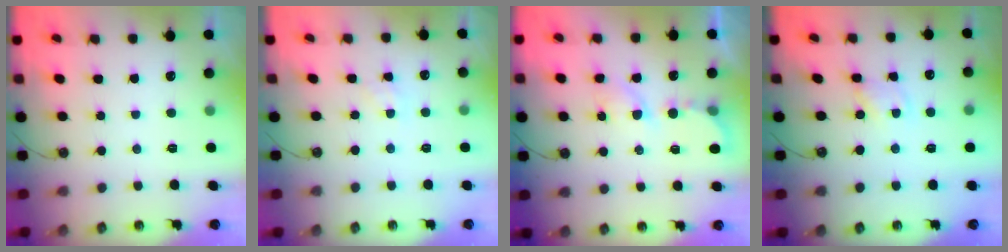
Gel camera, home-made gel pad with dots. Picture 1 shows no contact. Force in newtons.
{"total": 1.6, "press": 1.6, "slide": 0.2}
{"total": 6.0, "press": 6.0, "slide": 0.4}
{"total": 1.2, "press": 1.1, "slide": 0.2}